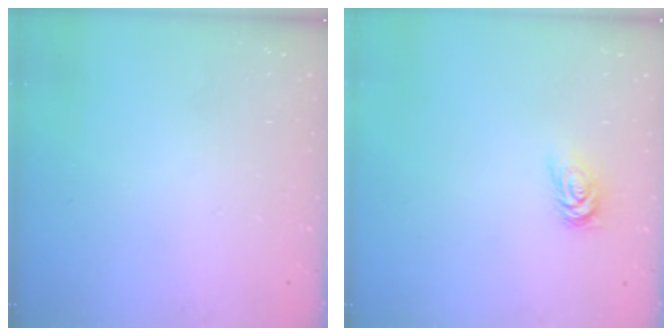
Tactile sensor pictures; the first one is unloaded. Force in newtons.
{"total": 3.2, "press": 3.1, "slide": 0.5}